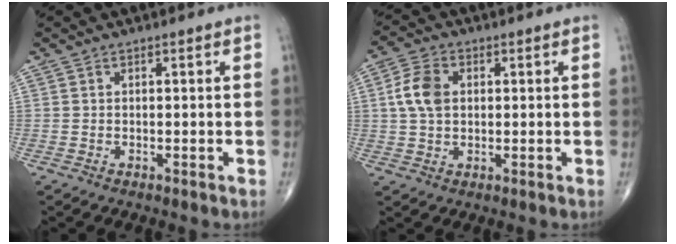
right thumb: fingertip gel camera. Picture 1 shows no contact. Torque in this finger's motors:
{"motor_torque": [-0.16, 0.28, 0.15, -0.11, 0.03]}